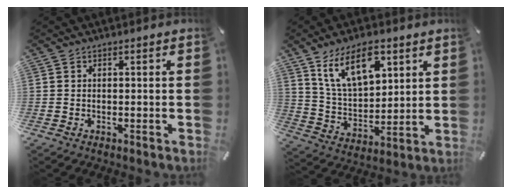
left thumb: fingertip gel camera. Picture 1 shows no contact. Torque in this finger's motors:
{"motor_torque": [1.92, 1.93, 1.15, -1.40, 0.15]}